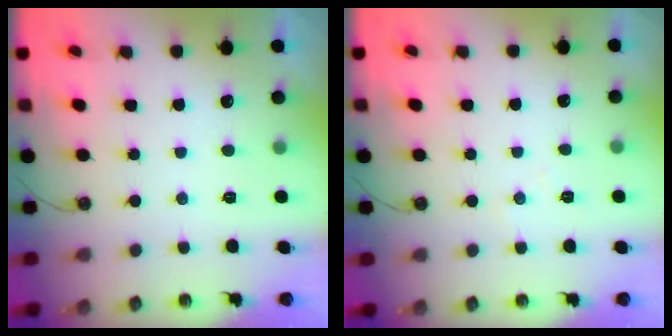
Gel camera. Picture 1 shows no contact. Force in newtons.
{"total": 3.2, "press": 3.1, "slide": 0.6}